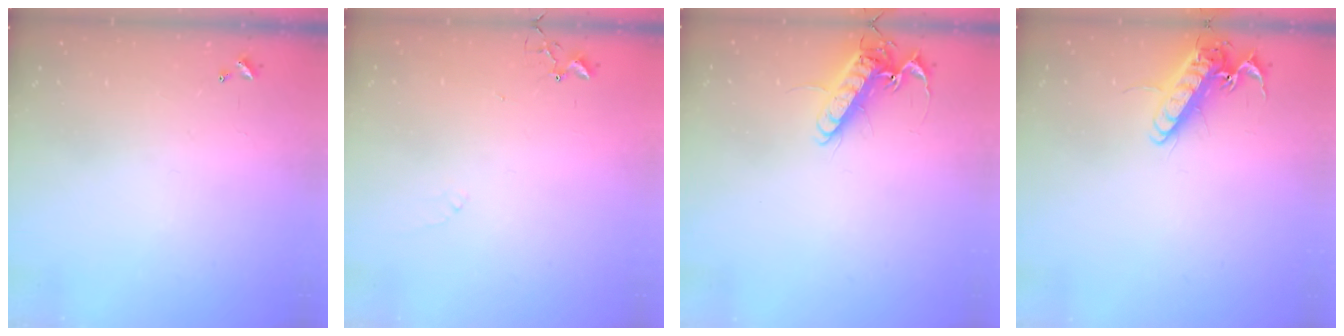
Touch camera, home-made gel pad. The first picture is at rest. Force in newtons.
{"total": 5.5, "press": 5.5, "slide": 0.8}
{"total": 13.7, "press": 13.5, "slide": 2.3}
{"total": 13.4, "press": 13.2, "slide": 2.5}